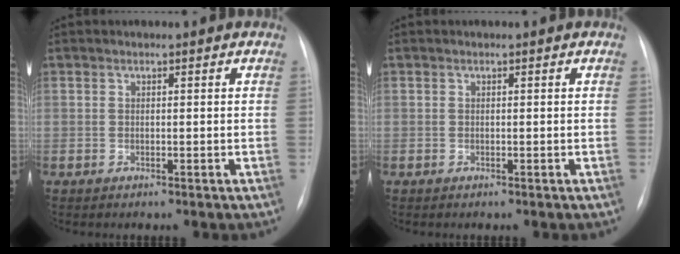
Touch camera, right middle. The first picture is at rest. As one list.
[{"total": 0.0}]